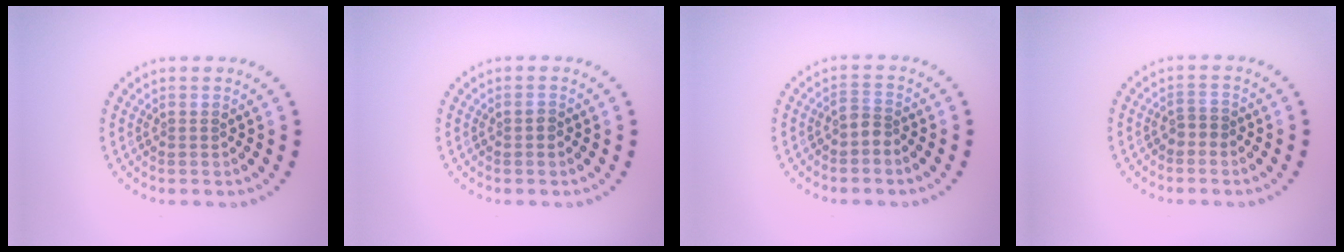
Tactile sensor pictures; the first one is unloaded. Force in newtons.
{"total": 0.7, "press": 0.7, "slide": 0.1}
{"total": 1.5, "press": 1.2, "slide": 1.0}
{"total": 1.2, "press": 1.1, "slide": 0.6}